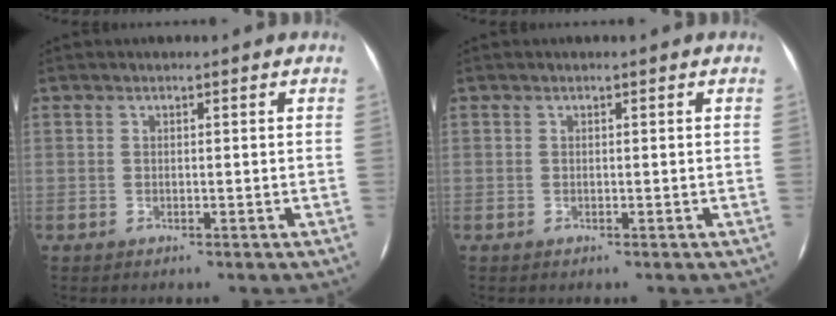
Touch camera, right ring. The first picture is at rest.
{"total": 0.0}